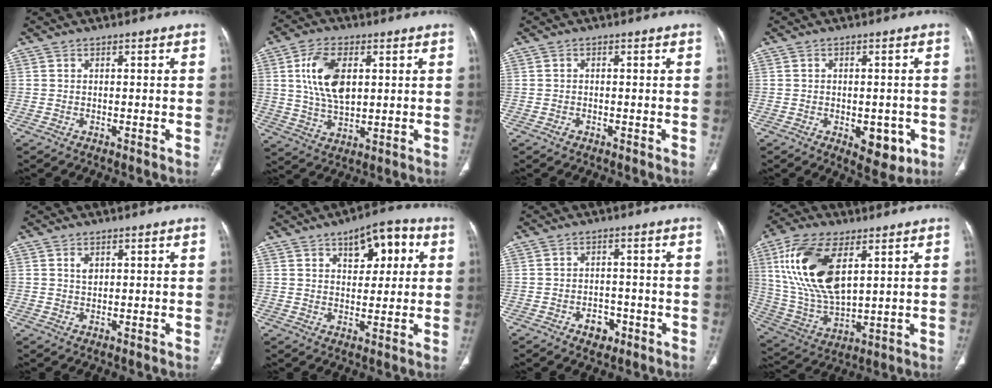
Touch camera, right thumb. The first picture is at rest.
{"total": 11.6, "force": [2.8, 6.5, 9.2], "torque": [-0.166, -0.007, 0.055]}
{"total": 0.9, "force": [-0.5, 0.6, 0.3], "torque": [-0.004, 0.002, -0.010]}
{"total": 7.1, "force": [-2.3, 4.0, 5.4], "torque": [-0.043, 0.002, -0.018]}
{"total": 1.8, "force": [0.8, 1.1, 1.1], "torque": [-0.015, -0.003, 0.018]}
{"total": 10.2, "force": [4.1, 5.3, 7.6], "torque": [-0.071, 0.001, 0.054]}
{"total": 4.1, "force": [-2.0, 2.9, 2.1], "torque": [-0.013, 0.014, -0.025]}
{"total": 19.1, "force": [6.7, 9.4, 15.2], "torque": [-0.300, -0.020, 0.135]}